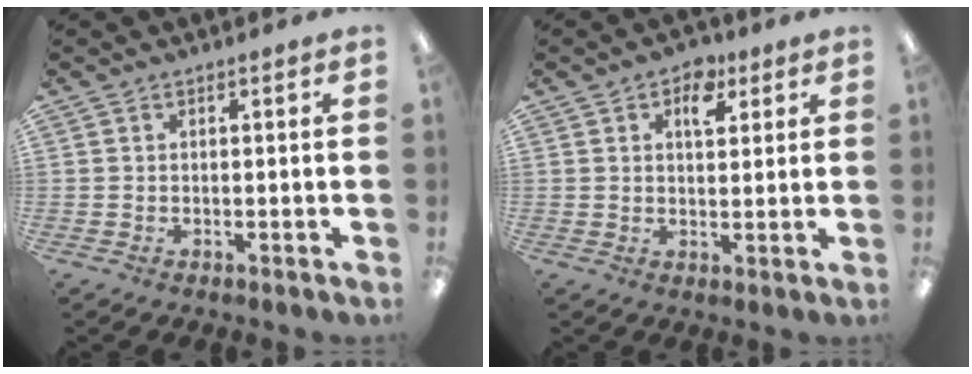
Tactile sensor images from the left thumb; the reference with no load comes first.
{"total": 6.5, "force": [2.9, 4.0, 4.3], "torque": [-0.035, -0.015, 0.043]}